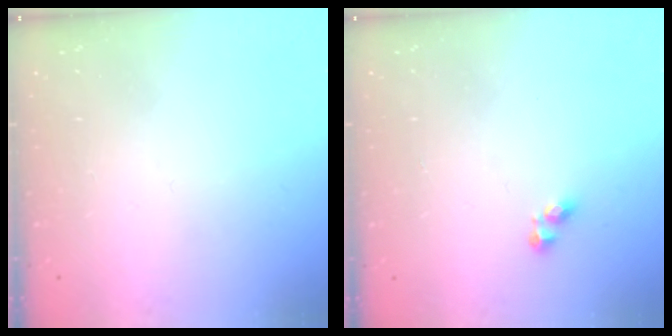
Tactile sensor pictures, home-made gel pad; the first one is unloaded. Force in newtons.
{"total": 2.8, "press": 2.8, "slide": 0.3}